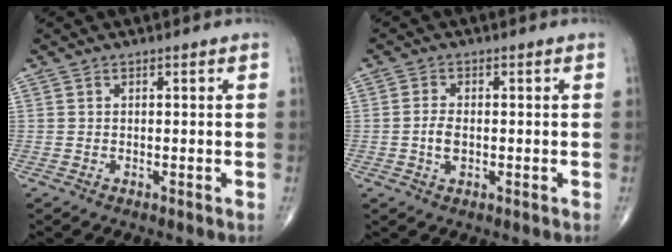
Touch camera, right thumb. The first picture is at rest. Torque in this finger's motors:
{"motor_torque": [-0.24, 0.22, 0.33, 0.30, 0.13]}